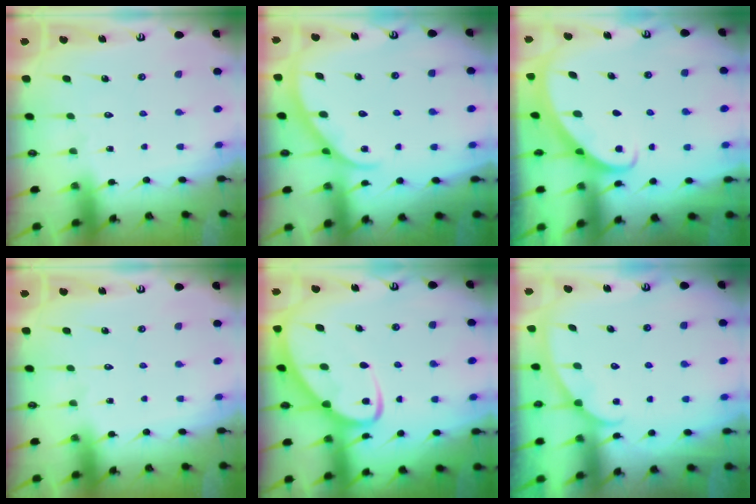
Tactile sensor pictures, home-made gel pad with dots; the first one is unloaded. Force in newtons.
{"total": 2.7, "press": 2.6, "slide": 0.3}
{"total": 2.6, "press": 2.6, "slide": 0.2}
{"total": 0.0}
{"total": 8.4, "press": 8.4, "slide": 0.8}
{"total": 1.9, "press": 1.9, "slide": 0.2}